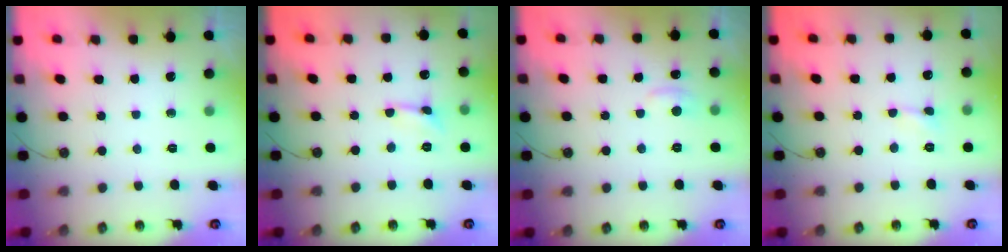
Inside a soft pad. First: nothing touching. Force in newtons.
{"total": 0.0}
{"total": 1.0, "press": 0.0, "slide": 1.0}
{"total": 1.3, "press": 1.2, "slide": 0.3}